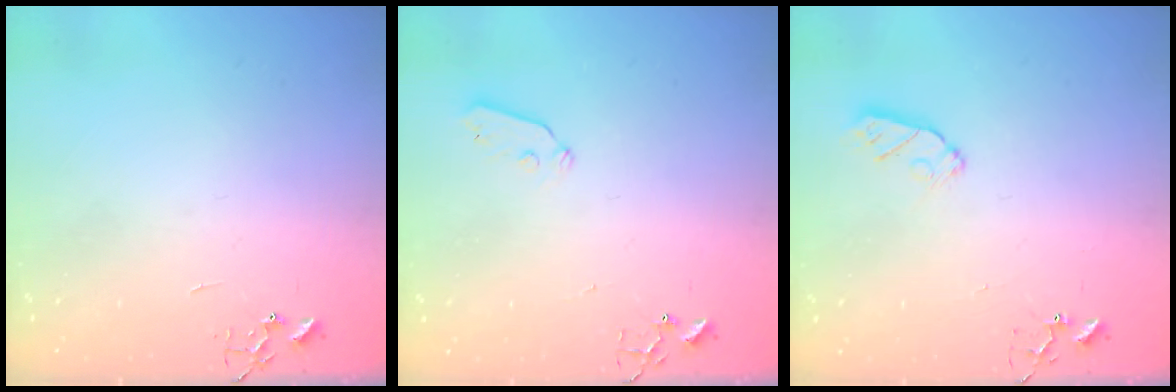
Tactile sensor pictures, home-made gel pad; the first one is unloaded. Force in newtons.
{"total": 3.3, "press": 3.3, "slide": 0.4}
{"total": 4.5, "press": 4.5, "slide": 0.6}